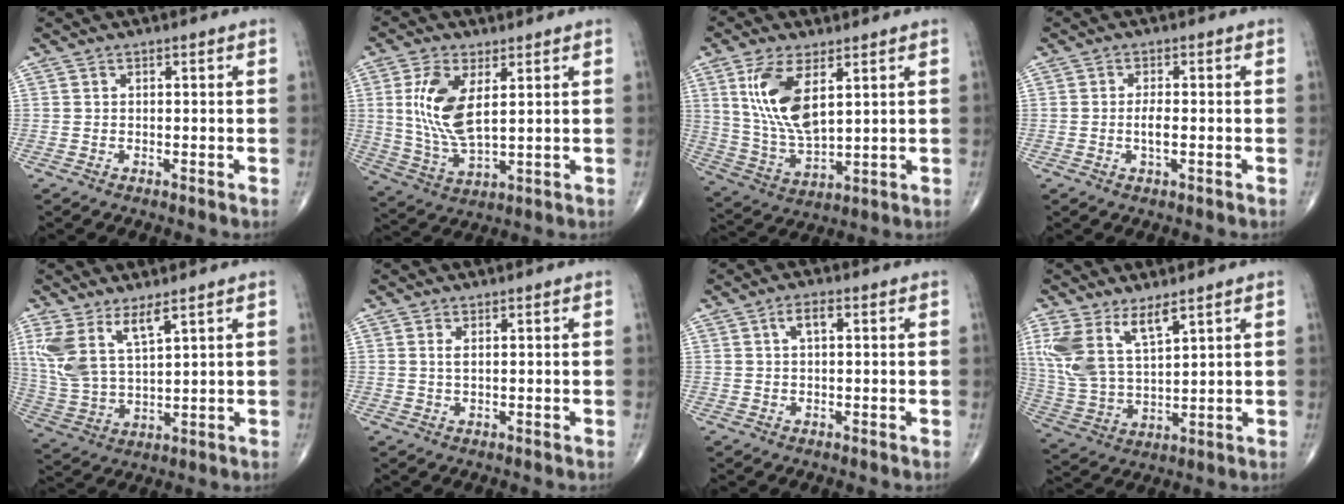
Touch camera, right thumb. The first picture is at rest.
{"total": 11.4, "force": [2.9, 5.1, 9.8], "torque": [-0.204, -0.015, 0.066]}
{"total": 13.0, "force": [4.7, 5.7, 10.7], "torque": [-0.215, -0.023, 0.103]}
{"total": 2.7, "force": [-0.5, 0.8, 2.5], "torque": [-0.053, -0.001, -0.010]}
{"total": 10.2, "force": [5.7, 3.6, 7.7], "torque": [-0.167, -0.026, 0.127]}
{"total": 1.3, "force": [0.5, 0.4, 1.1], "torque": [-0.026, -0.001, 0.012]}
{"total": 3.6, "force": [1.1, 1.5, 3.1], "torque": [-0.057, 0.010, 0.018]}
{"total": 11.5, "force": [6.4, 4.6, 8.4], "torque": [-0.177, -0.025, 0.142]}